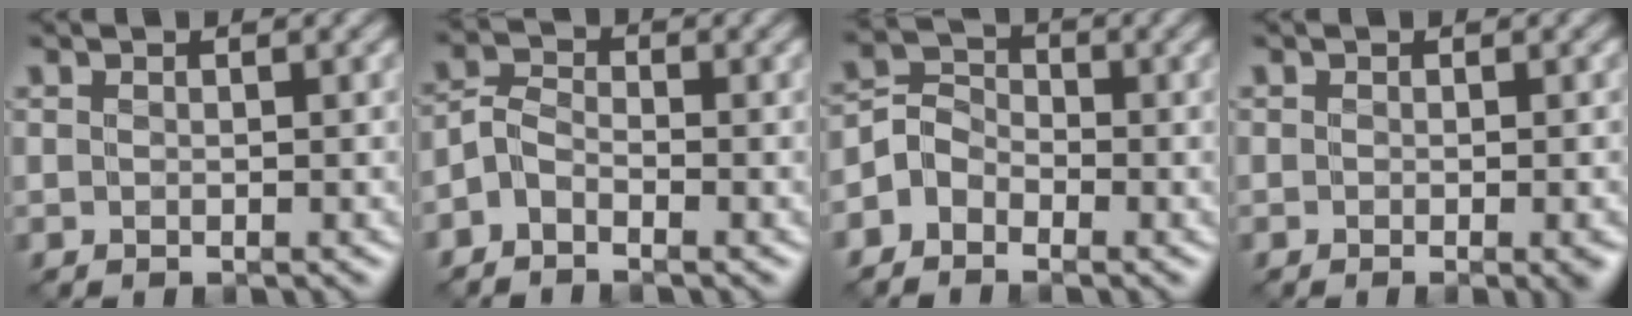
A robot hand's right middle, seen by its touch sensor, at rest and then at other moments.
{"total": 2.1, "force": [-1.4, 1.1, 1.2], "torque": [-0.028, 0.004, -0.036]}
{"total": 2.7, "force": [-1.6, 2.0, 0.8], "torque": [-0.014, 0.008, -0.039]}
{"total": 1.8, "force": [-0.8, 0.3, 1.6], "torque": [-0.017, -0.008, -0.007]}